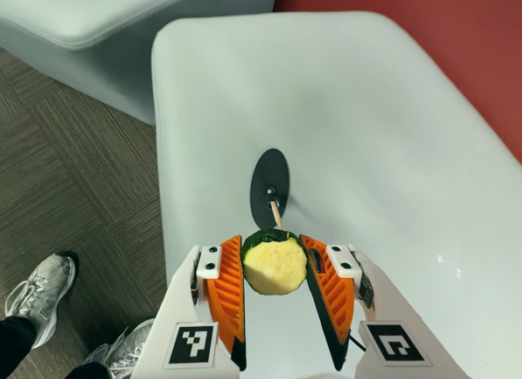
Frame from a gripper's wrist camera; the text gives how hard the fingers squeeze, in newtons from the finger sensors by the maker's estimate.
{"total": 10.8, "left": 11.4, "right": 10.2}